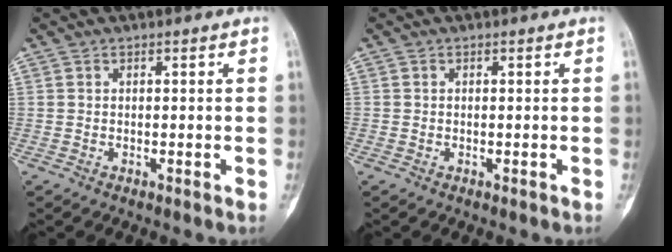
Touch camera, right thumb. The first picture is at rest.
{"total": 0.0}